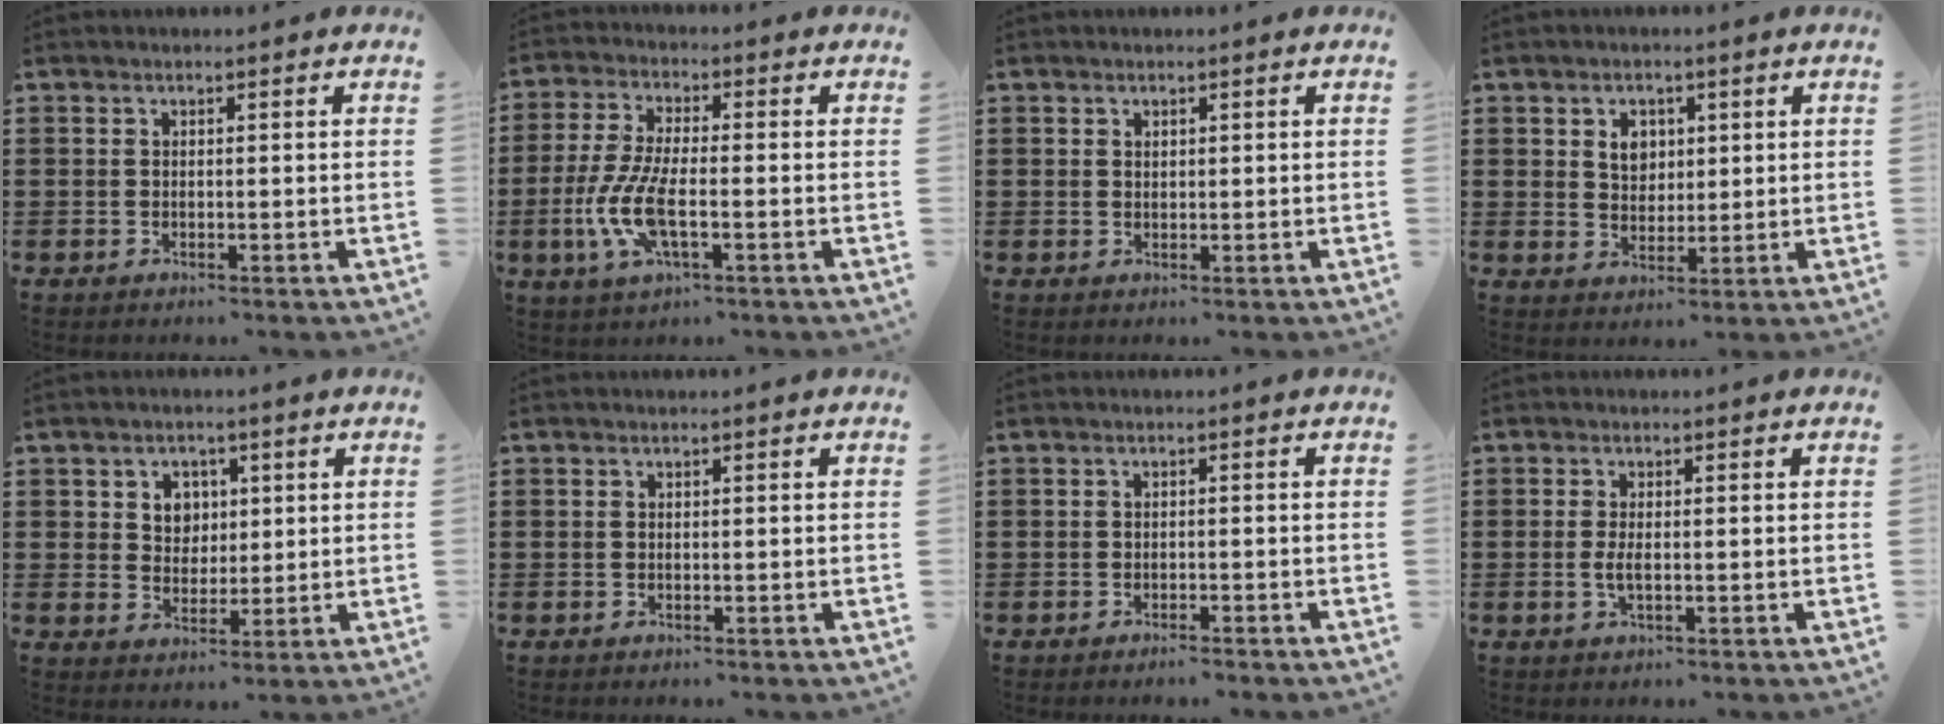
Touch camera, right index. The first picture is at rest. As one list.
[{"total": 8.3, "force": [-2.4, 2.8, 7.5], "torque": [-0.175, -0.017, -0.047]}, {"total": 0.8, "force": [0.6, 0.5, 0.2], "torque": [-0.005, 0.003, 0.011]}, {"total": 3.7, "force": [1.4, 2.9, 1.9], "torque": [-0.039, 0.009, 0.021]}, {"total": 3.9, "force": [1.4, 3.5, 1.0], "torque": [-0.030, 0.011, 0.021]}, {"total": 0.0}, {"total": 1.0, "force": [-1.0, 0.1, 0.4], "torque": [-0.009, -0.001, -0.019]}, {"total": 2.1, "force": [-0.3, 0.4, 2.1], "torque": [-0.044, -0.005, -0.007]}]